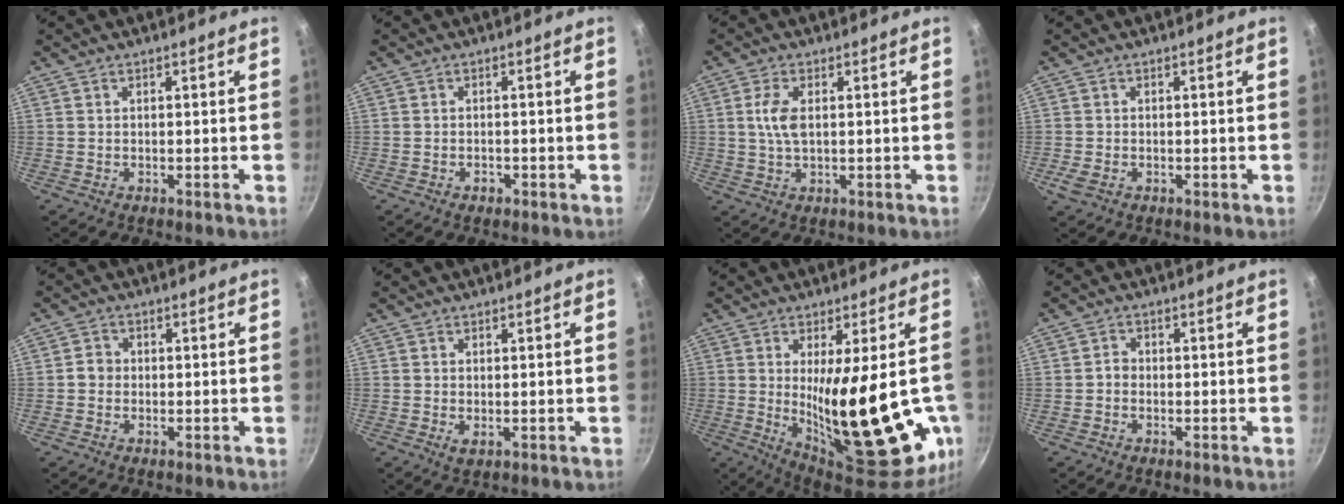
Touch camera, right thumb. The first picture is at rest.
{"total": 1.5, "force": [-0.8, 1.0, 0.7], "torque": [-0.011, 0.006, -0.010]}
{"total": 4.8, "force": [0.8, 2.4, 4.2], "torque": [-0.087, 0.004, 0.014]}
{"total": 2.3, "force": [-0.8, 1.6, 1.4], "torque": [-0.027, -0.002, -0.015]}
{"total": 2.3, "force": [-0.3, 2.1, 0.9], "torque": [-0.004, 0.009, -0.010]}
{"total": 1.5, "force": [0.1, 1.0, 1.2], "torque": [-0.020, -0.006, 0.002]}
{"total": 26.6, "force": [-2.3, 8.6, 25.0], "torque": [-0.340, -0.048, -0.009]}
{"total": 1.6, "force": [-0.4, 1.3, 0.7], "torque": [-0.009, 0.010, -0.010]}